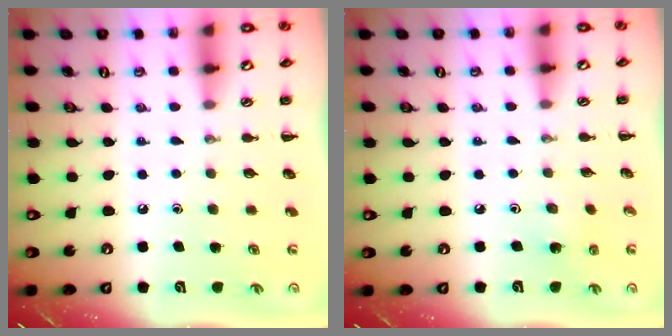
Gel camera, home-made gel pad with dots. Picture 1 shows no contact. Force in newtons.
{"total": 2.6, "press": 2.4, "slide": 0.8}